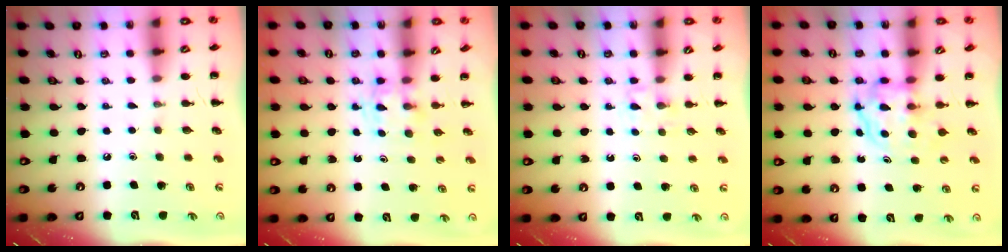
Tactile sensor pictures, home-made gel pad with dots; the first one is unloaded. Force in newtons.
{"total": 2.8, "press": 2.6, "slide": 1.1}
{"total": 3.4, "press": 3.2, "slide": 1.2}
{"total": 3.7, "press": 3.7, "slide": 0.2}